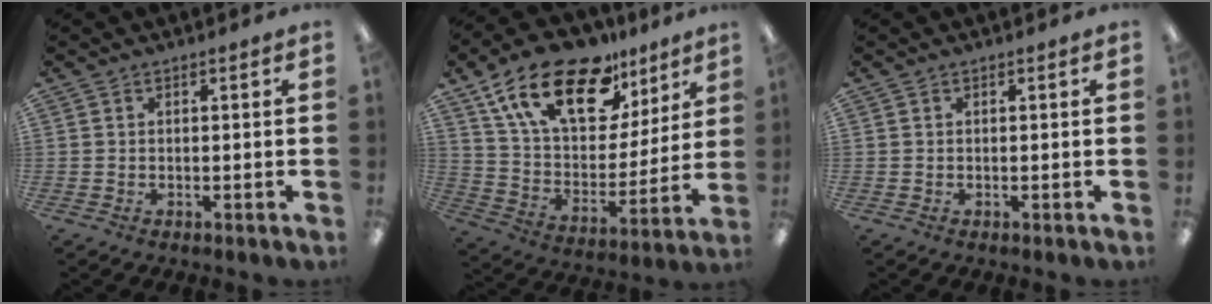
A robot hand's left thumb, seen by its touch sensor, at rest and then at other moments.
{"total": 22.3, "force": [14.4, 11.0, 13.0], "torque": [-0.226, -0.079, 0.255]}
{"total": 0.0}